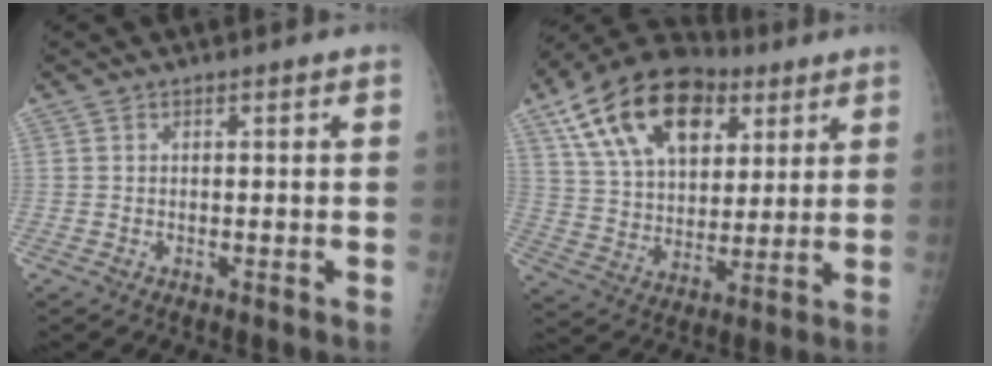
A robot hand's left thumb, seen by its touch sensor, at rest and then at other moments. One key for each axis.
{"total": 22.4, "fx": 10.5, "fy": 13.7, "fz": 14.3, "tx": -0.232, "ty": -0.008, "tz": 0.180}